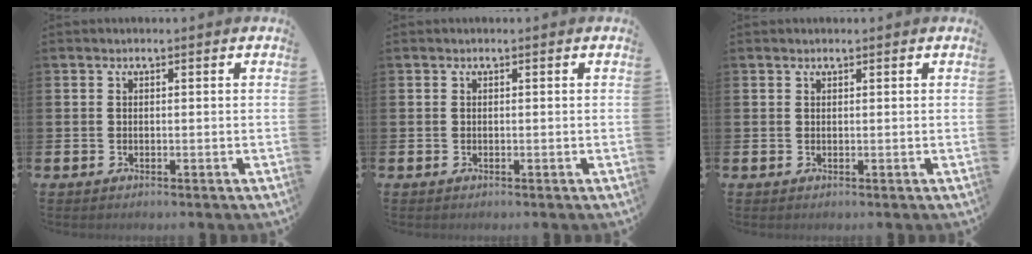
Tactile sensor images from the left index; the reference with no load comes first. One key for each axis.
{"total": 0.0}
{"total": 0.6, "fx": 0.5, "fy": 0.2, "fz": 0.1, "tx": 0.006, "ty": -0.002, "tz": 0.008}